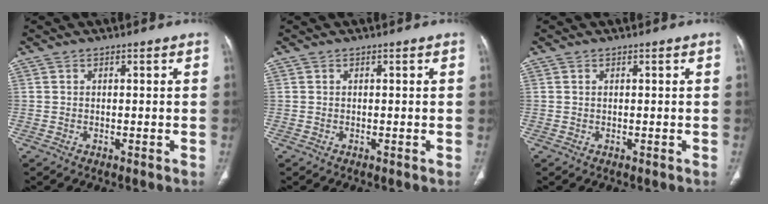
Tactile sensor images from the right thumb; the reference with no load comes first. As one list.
[{"total": 0.0}, {"total": 0.0}]